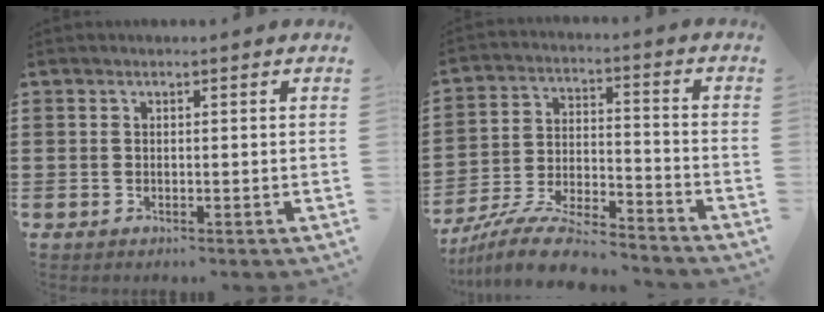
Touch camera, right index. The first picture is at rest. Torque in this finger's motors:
{"motor_torque": [0.64, 1.14, 0.05, -0.03]}